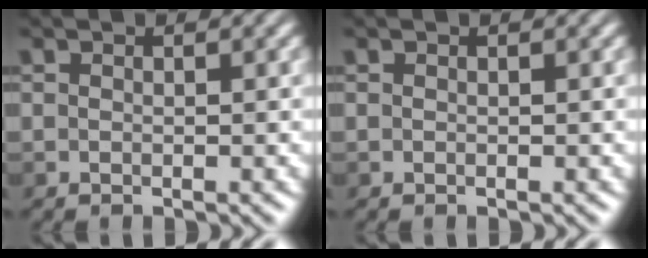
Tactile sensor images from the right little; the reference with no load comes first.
{"total": 0.0}